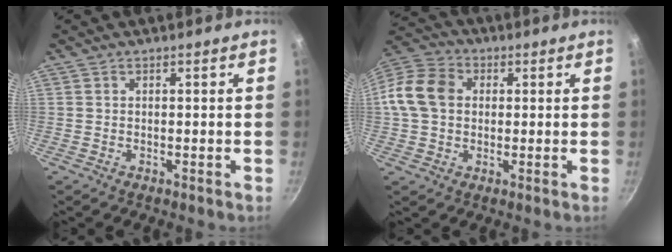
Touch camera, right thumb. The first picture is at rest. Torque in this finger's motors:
{"motor_torque": [-0.39, 0.42, 0.09, -0.07, 0.11]}